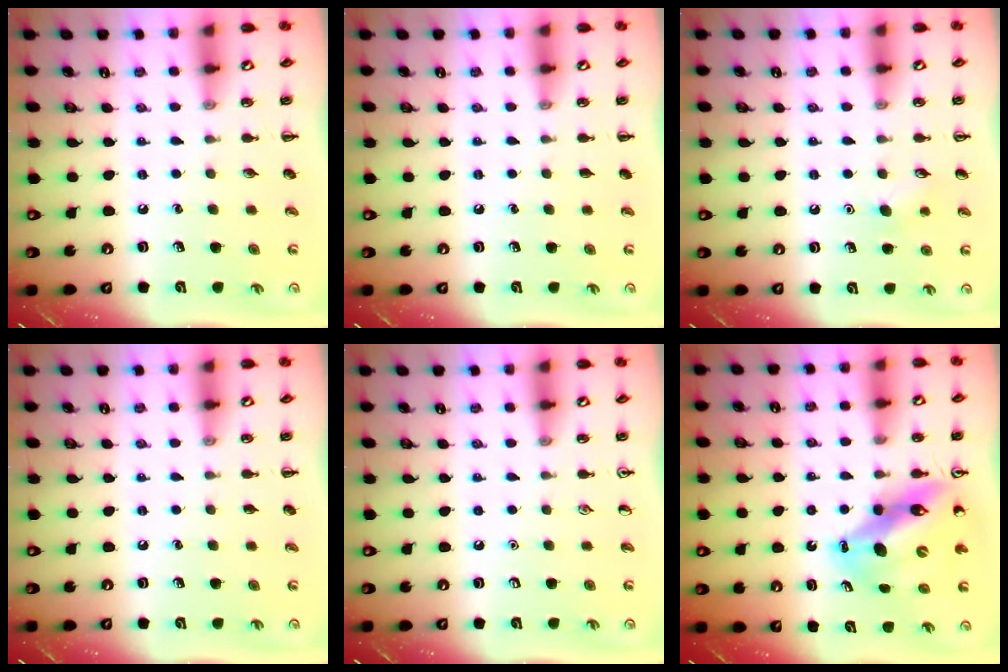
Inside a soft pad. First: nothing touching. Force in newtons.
{"total": 0.0}
{"total": 6.2, "press": 6.1, "slide": 1.4}
{"total": 0.0}
{"total": 0.0}
{"total": 12.3, "press": 11.7, "slide": 3.6}